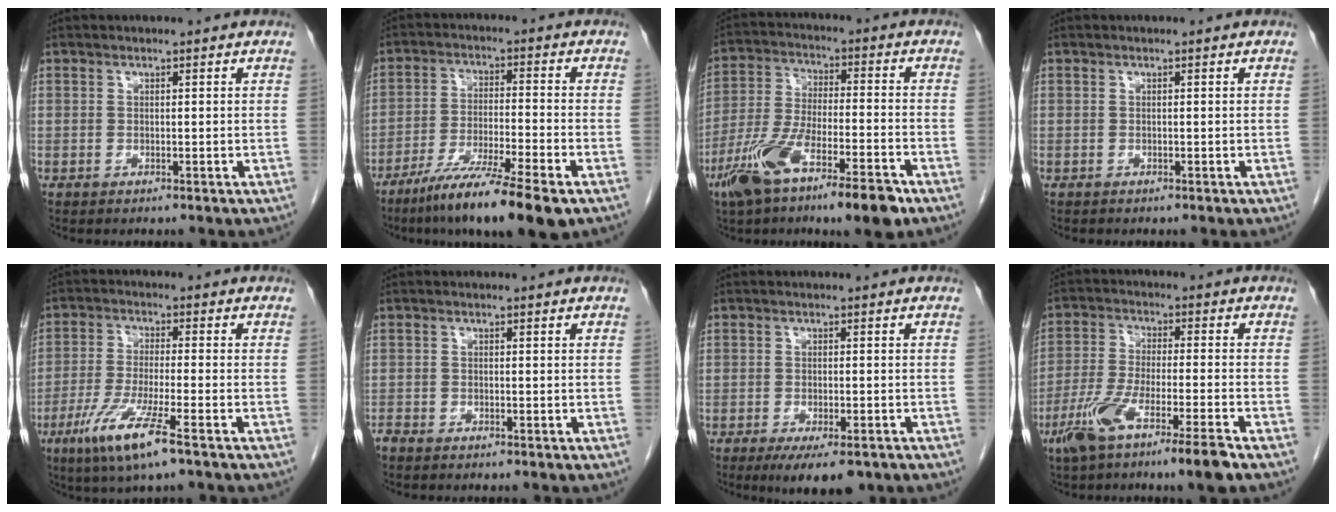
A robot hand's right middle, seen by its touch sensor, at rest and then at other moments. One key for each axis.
{"total": 12.7, "fx": -8.8, "fy": 0.2, "fz": 9.2, "tx": -0.163, "ty": -0.038, "tz": -0.150}
{"total": 14.2, "fx": -8.6, "fy": 2.3, "fz": 11.1, "tx": -0.212, "ty": -0.019, "tz": -0.149}
{"total": 0.0}
{"total": 9.1, "fx": -5.1, "fy": 0.3, "fz": 7.6, "tx": -0.157, "ty": -0.024, "tz": -0.093}
{"total": 1.2, "fx": -1.1, "fy": 0.3, "fz": 0.3, "tx": -0.014, "ty": -0.003, "tz": -0.023}
{"total": 7.2, "fx": -5.0, "fy": 2.0, "fz": 4.8, "tx": -0.068, "ty": -0.014, "tz": -0.071}
{"total": 10.3, "fx": -6.4, "fy": 0.1, "fz": 8.0, "tx": -0.155, "ty": -0.019, "tz": -0.117}